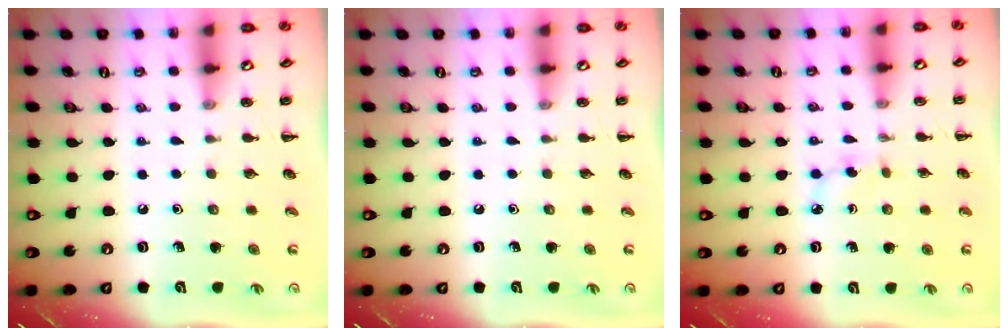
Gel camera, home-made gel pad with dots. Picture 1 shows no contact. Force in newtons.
{"total": 0.0}
{"total": 4.1, "press": 3.9, "slide": 1.2}